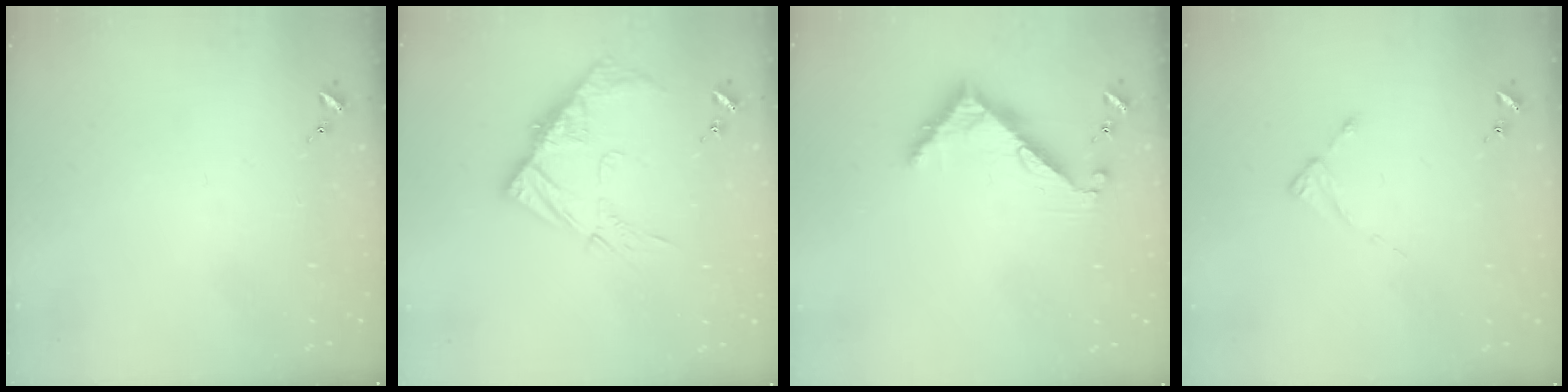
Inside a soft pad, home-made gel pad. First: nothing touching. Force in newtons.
{"total": 12.2, "press": 12.1, "slide": 0.9}
{"total": 7.3, "press": 7.3, "slide": 0.6}
{"total": 1.9, "press": 1.8, "slide": 0.3}